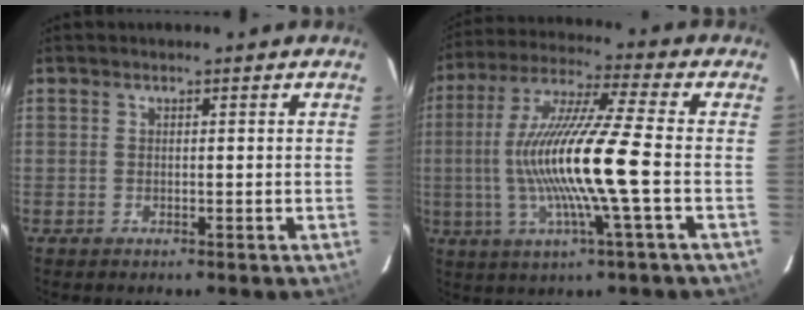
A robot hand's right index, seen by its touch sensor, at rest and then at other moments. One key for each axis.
{"total": 16.4, "fx": -2.3, "fy": -0.5, "fz": 16.2, "tx": -0.314, "ty": -0.004, "tz": -0.040}